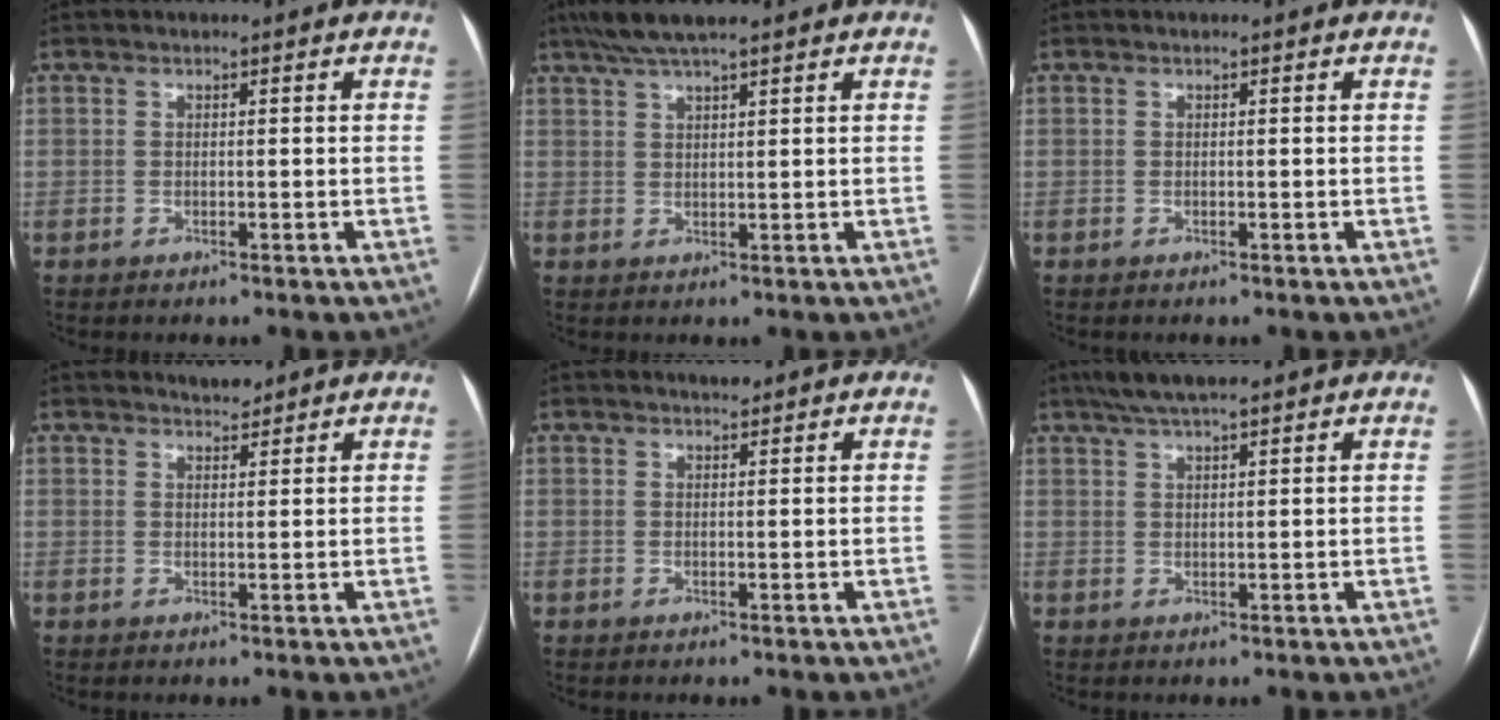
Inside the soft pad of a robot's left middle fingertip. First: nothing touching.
{"total": 7.0, "force": [5.5, 0.8, 4.3], "torque": [-0.076, 0.034, 0.093]}
{"total": 0.0}
{"total": 2.1, "force": [1.9, 0.6, 0.5], "torque": [-0.012, 0.000, 0.032]}
{"total": 1.4, "force": [1.2, 0.4, 0.6], "torque": [-0.014, 0.003, 0.020]}
{"total": 6.4, "force": [5.0, 0.8, 3.9], "torque": [-0.067, 0.027, 0.086]}